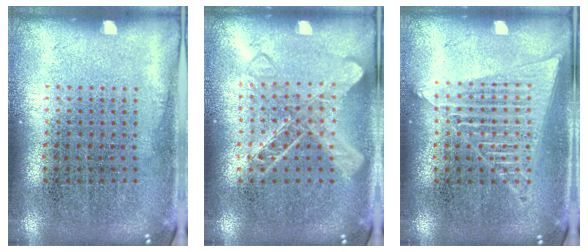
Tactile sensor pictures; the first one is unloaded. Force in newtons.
{"total": 1.4, "press": 1.4, "slide": 0.3}
{"total": 1.4, "press": 1.4, "slide": 0.1}